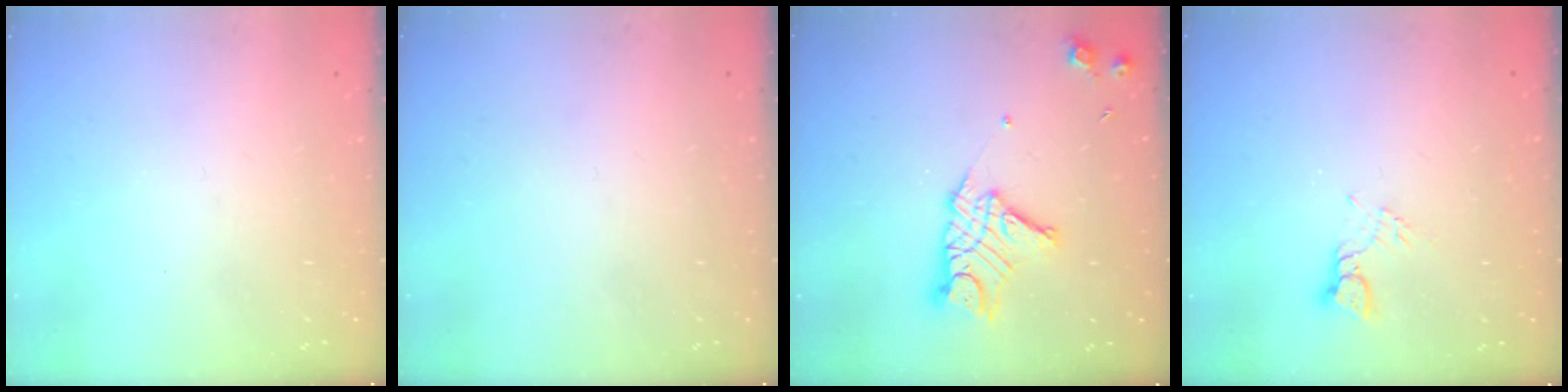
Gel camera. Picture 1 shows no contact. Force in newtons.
{"total": 0.0}
{"total": 11.9, "press": 11.9, "slide": 1.2}
{"total": 3.1, "press": 3.1, "slide": 0.2}